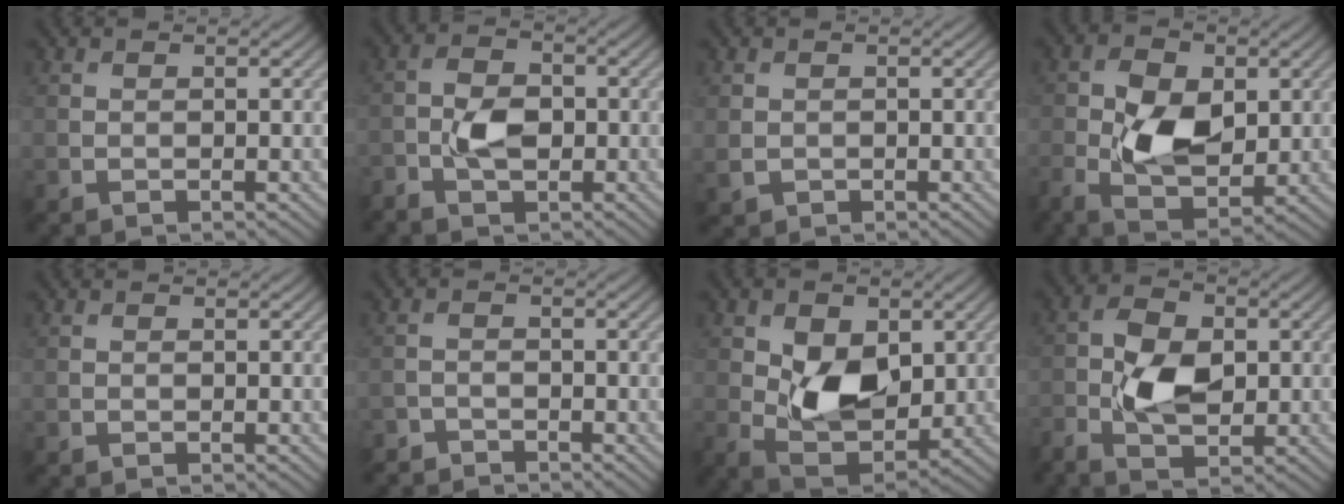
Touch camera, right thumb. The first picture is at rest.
{"total": 4.7, "force": [-1.6, 2.9, 3.3], "torque": [-0.069, 0.001, -0.034]}
{"total": 1.7, "force": [-0.1, 1.5, 0.7], "torque": [-0.023, -0.008, 0.000]}
{"total": 8.8, "force": [-0.4, 5.1, 7.2], "torque": [-0.145, -0.005, -0.012]}
{"total": 0.0}
{"total": 2.1, "force": [-2.1, 0.6, 0.1], "torque": [0.002, -0.001, -0.046]}
{"total": 8.5, "force": [0.9, 5.5, 6.4], "torque": [-0.125, -0.013, 0.017]}
{"total": 7.2, "force": [-1.1, 4.1, 5.8], "torque": [-0.120, 0.000, -0.027]}